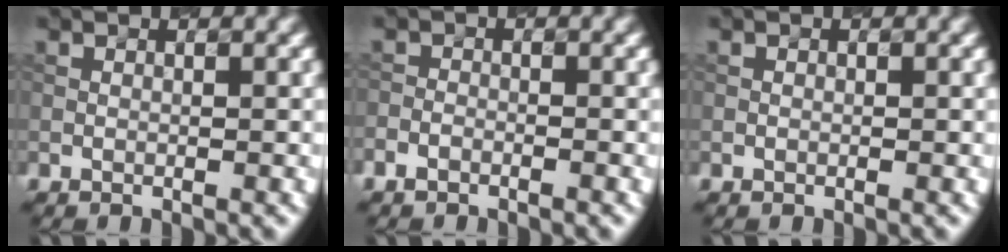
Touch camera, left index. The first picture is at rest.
{"total": 1.4, "force": [-1.2, 0.8, 0.4], "torque": [-0.004, 0.001, -0.026]}
{"total": 0.0}